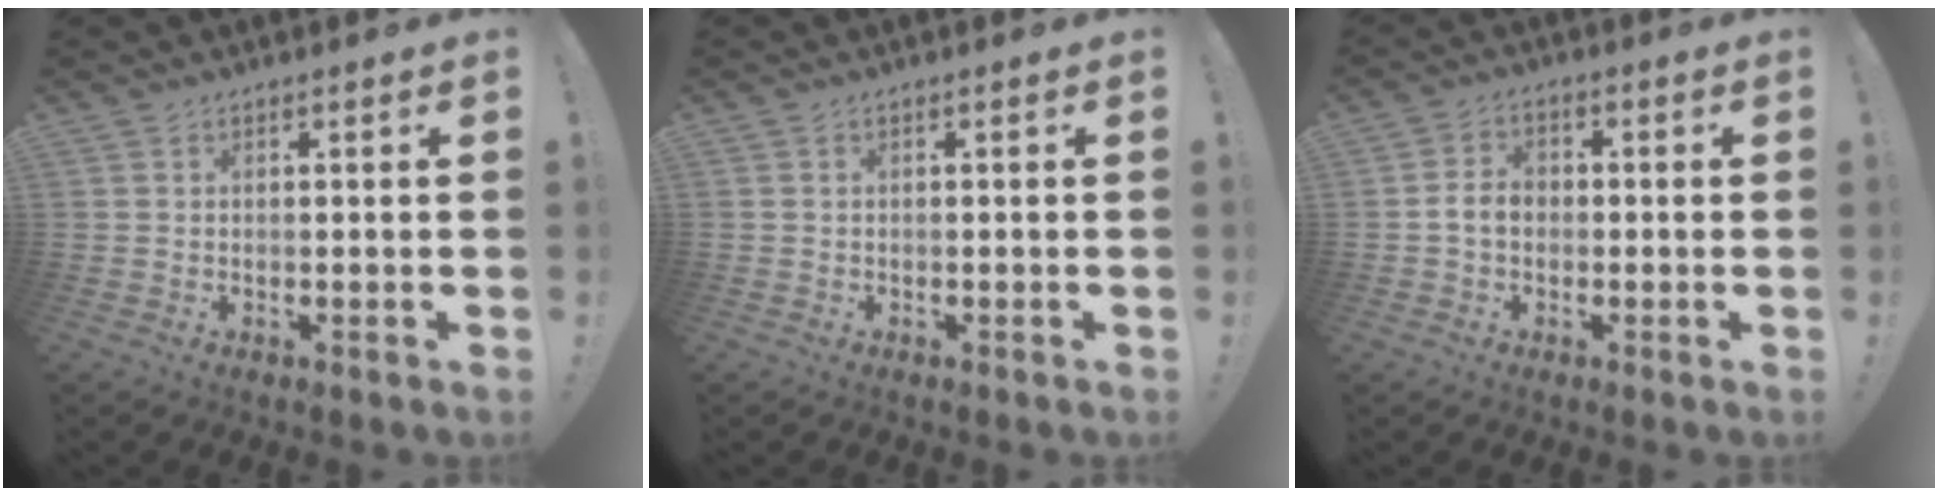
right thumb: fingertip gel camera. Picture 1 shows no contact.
{"total": 0.7, "force": [-0.2, 0.7, -0.1], "torque": [0.002, 0.002, -0.005]}
{"total": 5.4, "force": [-0.8, 4.1, 3.5], "torque": [-0.059, 0.010, -0.014]}